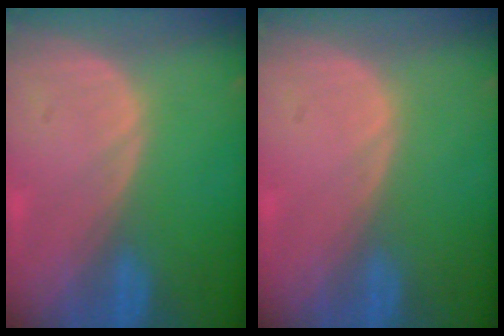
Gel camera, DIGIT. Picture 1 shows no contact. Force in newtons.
{"total": 0.0}